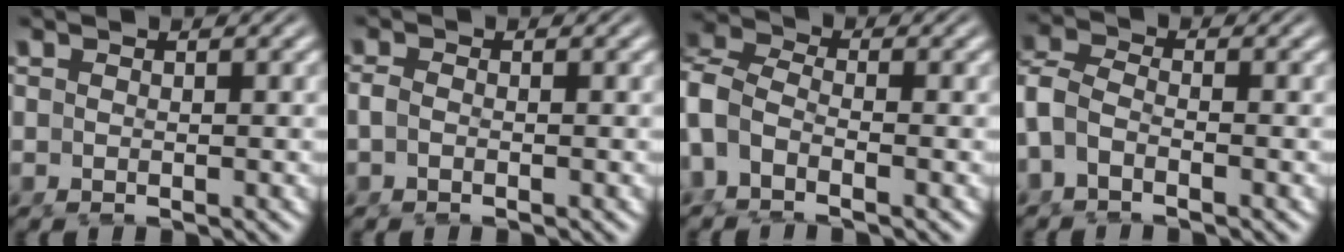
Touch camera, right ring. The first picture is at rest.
{"total": 0.8, "force": [-0.6, -0.1, 0.6], "torque": [-0.016, -0.007, -0.008]}
{"total": 7.4, "force": [-1.4, 6.1, 3.9], "torque": [-0.113, -0.021, -0.029]}
{"total": 5.0, "force": [-1.5, 4.0, 2.8], "torque": [-0.075, -0.016, -0.029]}